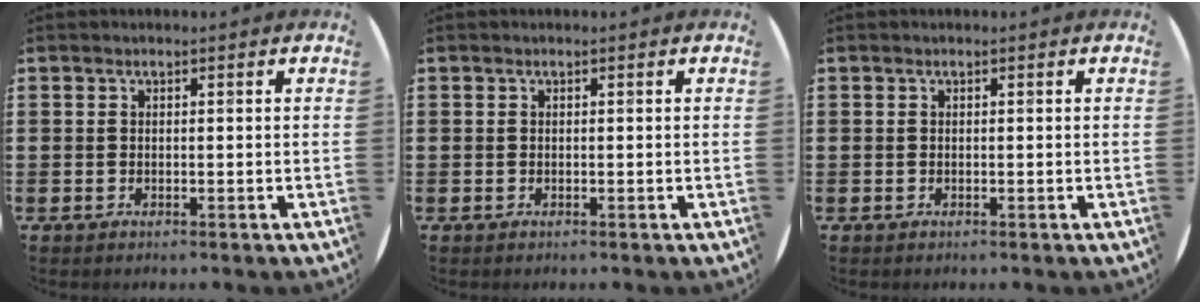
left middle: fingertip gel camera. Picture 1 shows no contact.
{"total": 0.0}
{"total": 0.0}